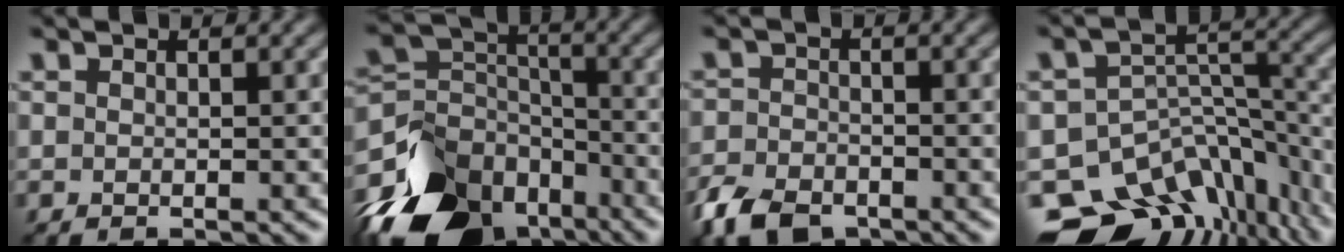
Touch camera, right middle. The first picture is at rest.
{"total": 12.8, "force": [-9.1, 7.5, 4.8], "torque": [-0.097, 0.001, -0.170]}
{"total": 5.0, "force": [-3.6, 2.7, 2.2], "torque": [-0.053, -0.003, -0.077]}
{"total": 13.7, "force": [-10.5, 7.5, 4.6], "torque": [-0.079, 0.002, -0.134]}